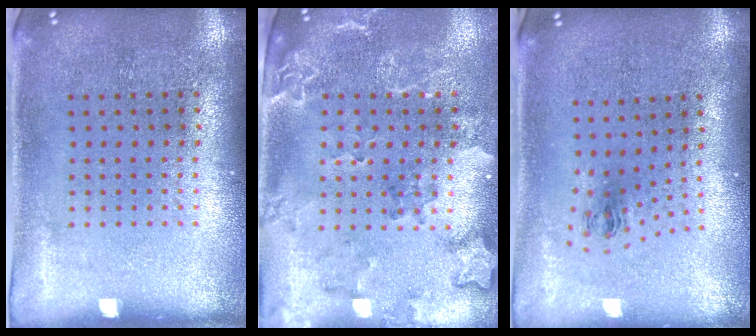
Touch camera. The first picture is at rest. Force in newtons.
{"total": 2.0, "press": 1.9, "slide": 0.7}
{"total": 1.1, "press": 0.4, "slide": 1.0}